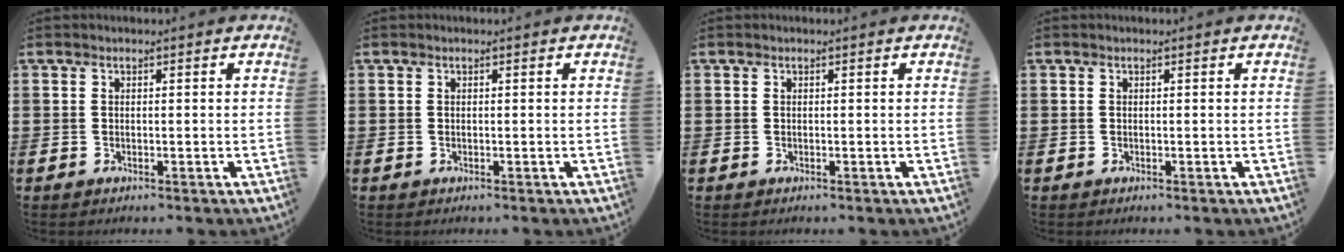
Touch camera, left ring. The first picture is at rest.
{"total": 0.0}
{"total": 0.0}
{"total": 0.0}